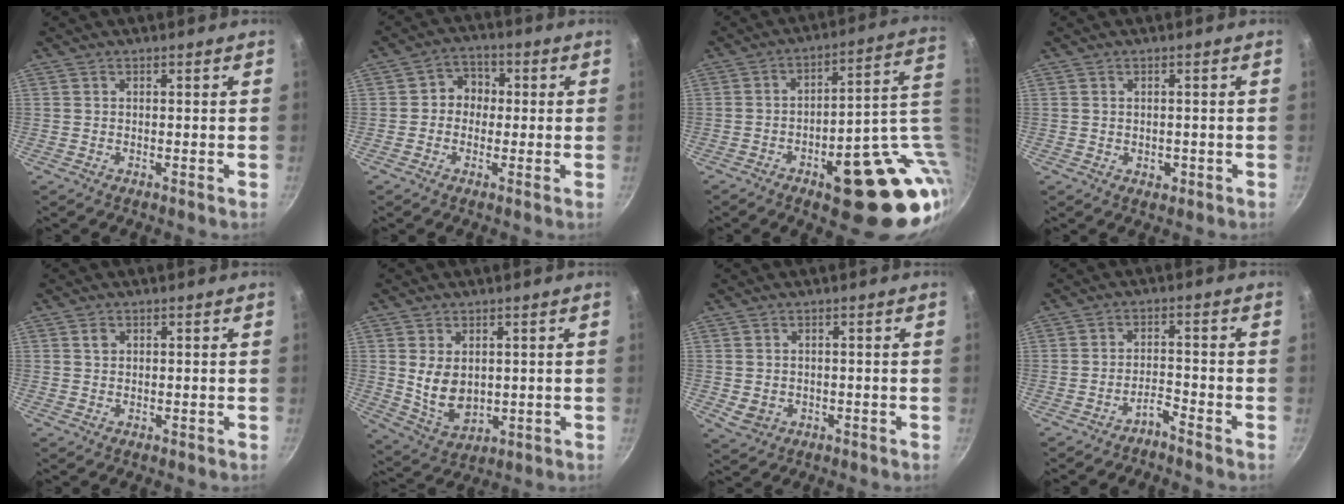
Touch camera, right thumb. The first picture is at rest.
{"total": 5.3, "force": [0.0, 4.7, 2.3], "torque": [0.000, 0.013, -0.014]}
{"total": 24.4, "force": [-3.4, 10.5, 21.8], "torque": [-0.217, 0.013, -0.024]}
{"total": 1.8, "force": [-0.4, 1.3, 1.2], "torque": [-0.014, 0.000, -0.002]}
{"total": 1.6, "force": [0.6, 1.2, 0.8], "torque": [-0.007, -0.001, 0.010]}
{"total": 8.5, "force": [1.2, 5.7, 6.1], "torque": [-0.097, -0.020, 0.043]}
{"total": 3.0, "force": [-0.2, 2.6, 1.4], "torque": [-0.021, 0.003, 0.006]}
{"total": 2.6, "force": [-2.4, 0.3, 0.9], "torque": [-0.016, 0.026, -0.044]}